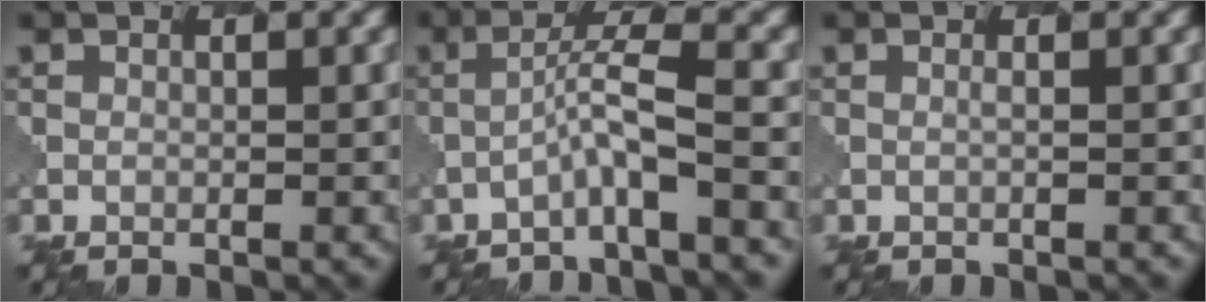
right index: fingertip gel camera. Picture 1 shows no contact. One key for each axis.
{"total": 3.2, "fx": -1.5, "fy": 0.1, "fz": 2.9, "tx": -0.054, "ty": 0.016, "tz": -0.033}
{"total": 0.5, "fx": 0.2, "fy": 0.1, "fz": 0.5, "tx": -0.004, "ty": 0.000, "tz": 0.000}